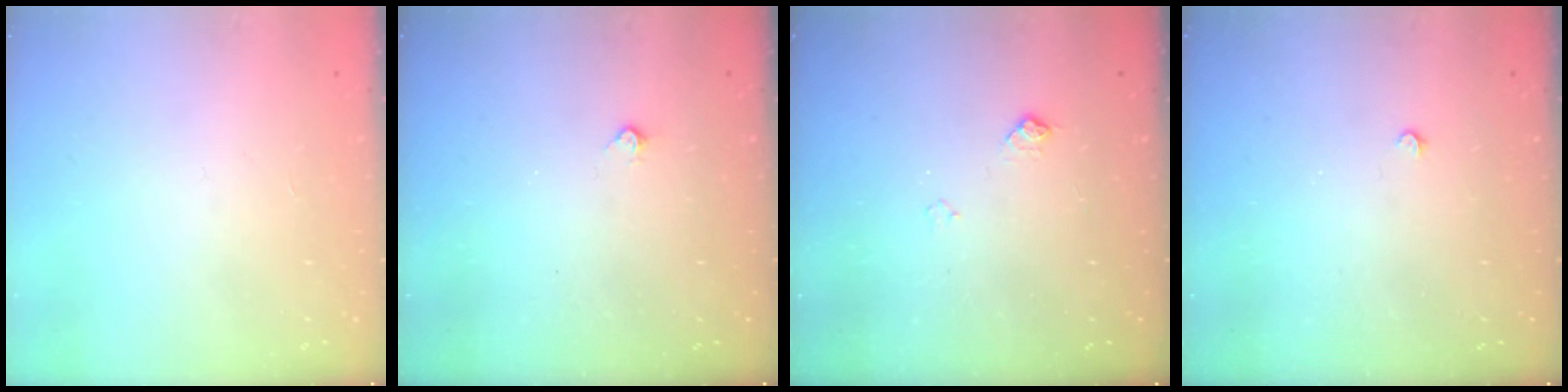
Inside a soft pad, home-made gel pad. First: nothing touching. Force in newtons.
{"total": 2.2, "press": 2.2, "slide": 0.4}
{"total": 5.0, "press": 5.0, "slide": 0.7}
{"total": 2.3, "press": 2.3, "slide": 0.4}